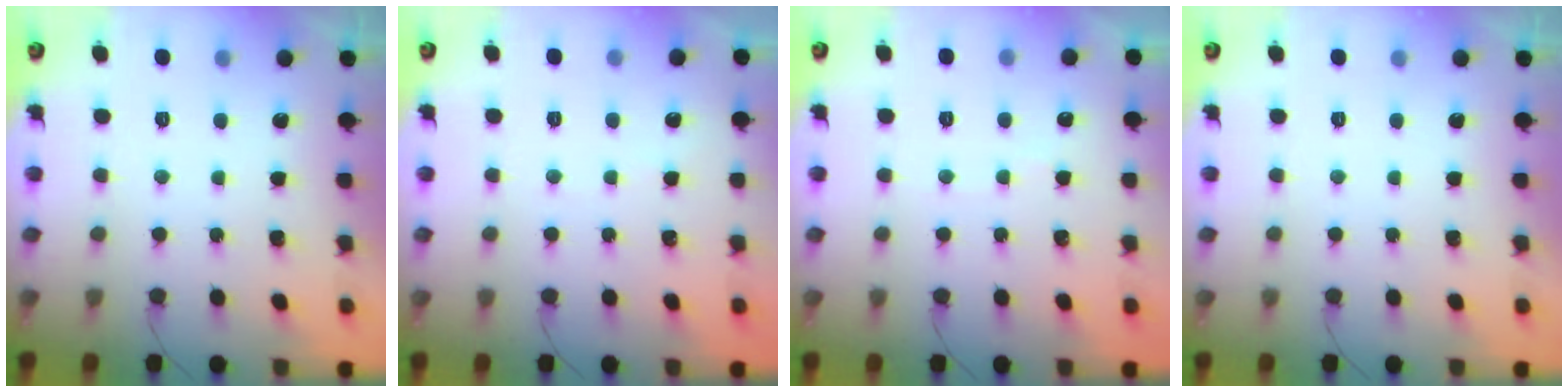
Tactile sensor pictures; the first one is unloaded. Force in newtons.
{"total": 1.9, "press": 1.9, "slide": 0.2}
{"total": 2.4, "press": 2.3, "slide": 0.3}
{"total": 0.0}